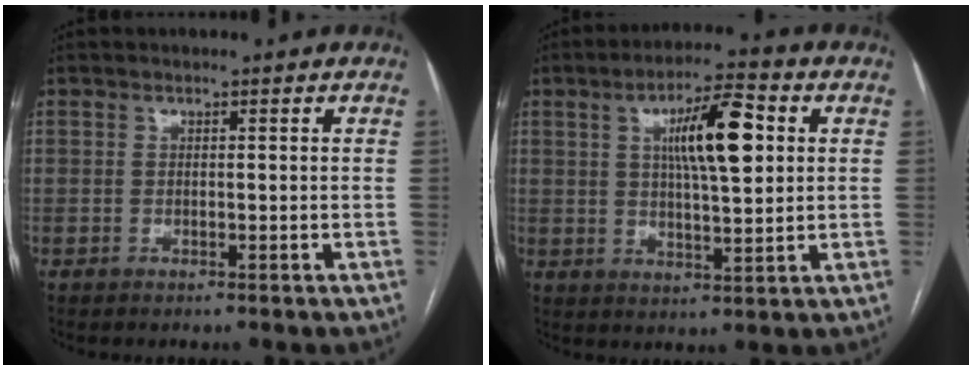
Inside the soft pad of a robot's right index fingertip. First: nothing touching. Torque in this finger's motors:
{"motor_torque": [0.45, 0.05, 0.59, 0.14]}